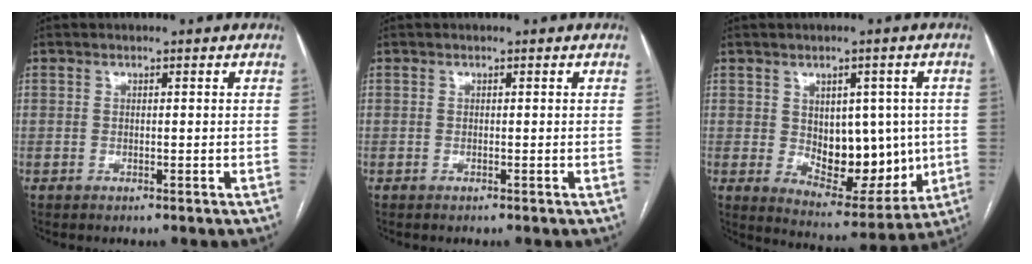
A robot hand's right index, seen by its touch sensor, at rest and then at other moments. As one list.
[{"total": 0.0}, {"total": 12.6, "force": [-0.1, 7.1, 10.5], "torque": [-0.140, -0.003, 0.023]}]